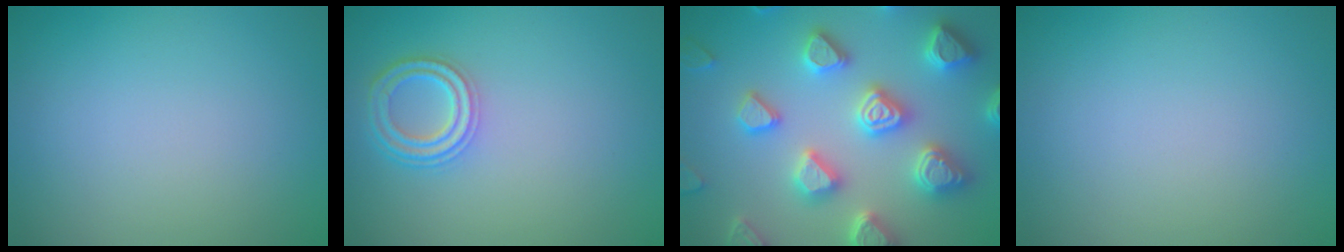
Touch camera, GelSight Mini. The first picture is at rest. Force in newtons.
{"total": 3.6, "press": 2.9, "slide": 2.1}
{"total": 7.3, "press": 7.1, "slide": 1.6}
{"total": 0.0}